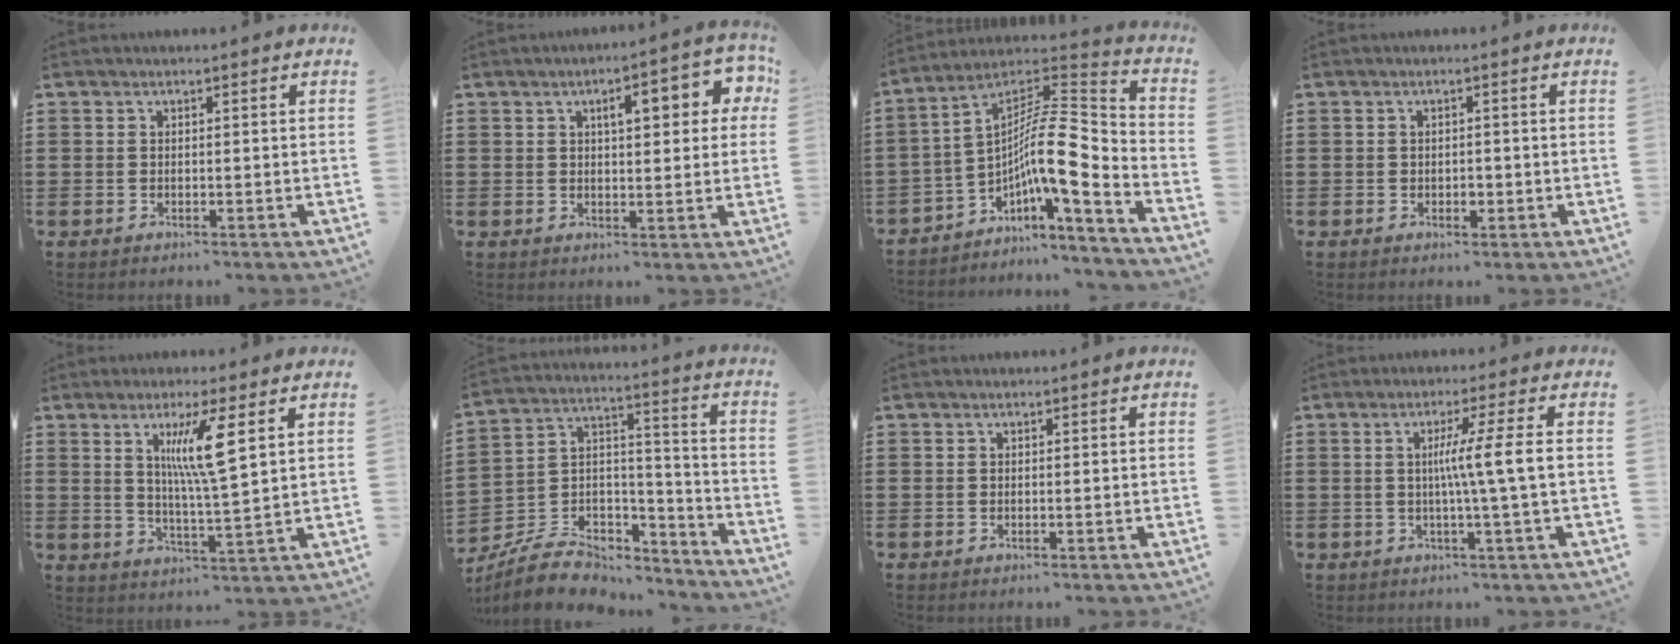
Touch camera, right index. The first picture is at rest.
{"total": 6.6, "force": [2.2, 2.3, 5.8], "torque": [-0.075, -0.005, 0.026]}
{"total": 11.4, "force": [-2.1, 2.7, 10.9], "torque": [-0.206, -0.030, -0.055]}
{"total": 1.2, "force": [-0.3, 0.8, 0.9], "torque": [-0.017, 0.001, -0.006]}
{"total": 8.1, "force": [3.1, 0.6, 7.4], "torque": [-0.143, -0.003, 0.046]}
{"total": 8.7, "force": [-6.8, 4.6, 2.9], "torque": [-0.065, 0.016, -0.127]}
{"total": 0.0}
{"total": 6.7, "force": [0.2, -1.1, 6.6], "torque": [-0.121, -0.005, -0.007]}